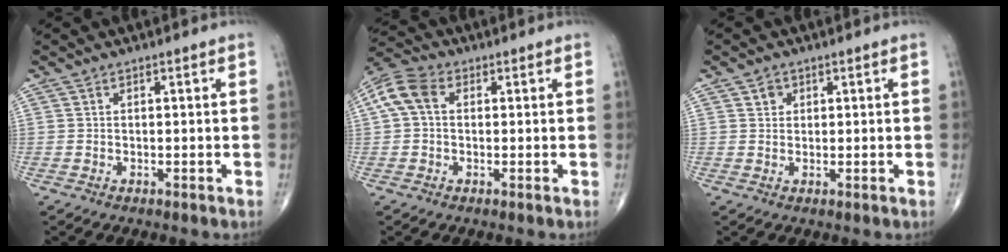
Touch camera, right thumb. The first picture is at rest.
{"total": 7.0, "force": [1.1, 5.0, 4.8], "torque": [-0.105, 0.026, 0.015]}
{"total": 1.7, "force": [0.8, 1.4, 0.6], "torque": [0.002, -0.003, 0.010]}